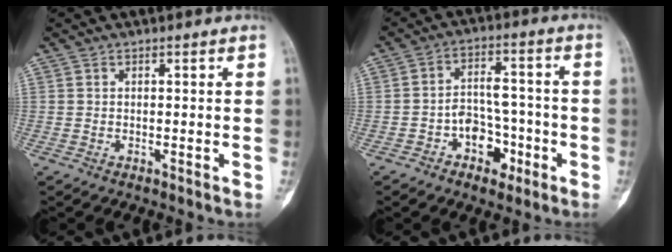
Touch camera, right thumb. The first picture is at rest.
{"total": 8.1, "force": [-3.7, 5.6, 4.5], "torque": [-0.038, 0.044, -0.058]}